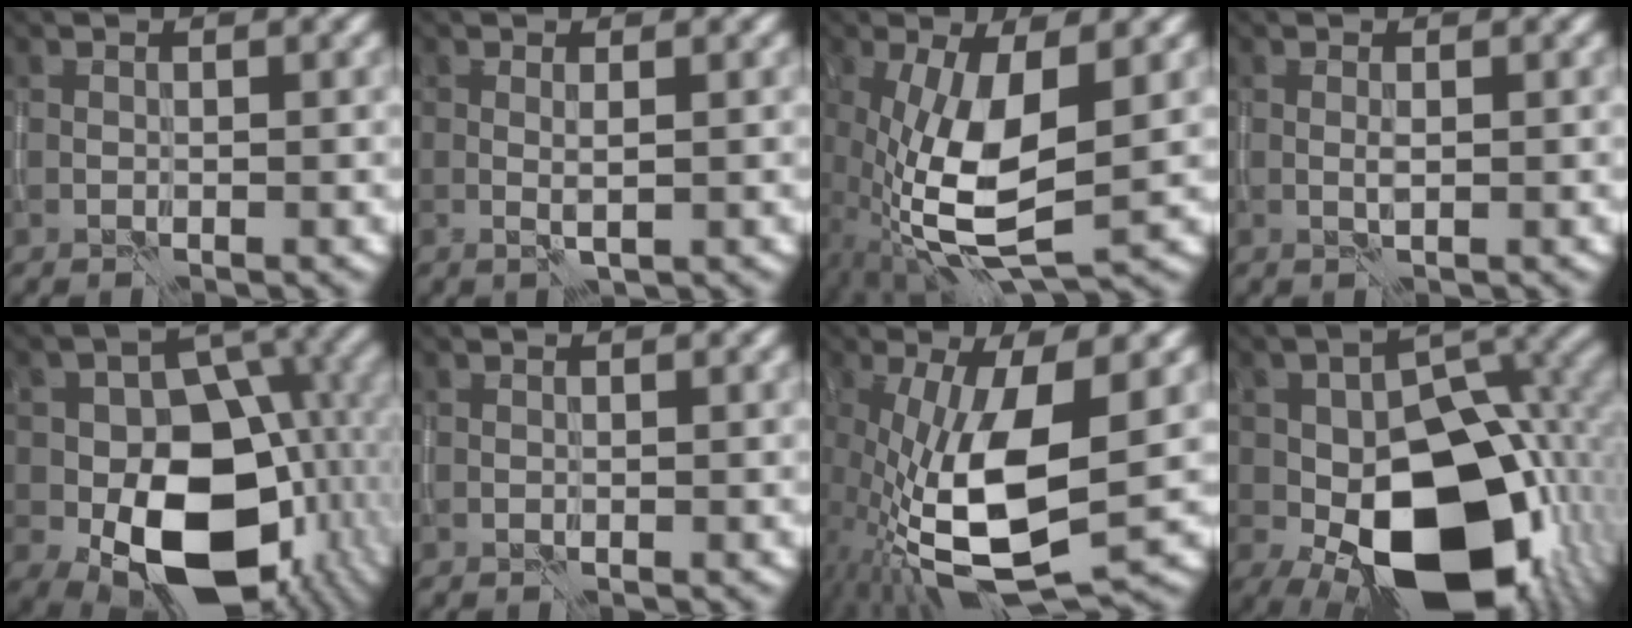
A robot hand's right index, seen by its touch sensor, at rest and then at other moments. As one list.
[{"total": 1.0, "force": [0.1, -0.1, 1.0], "torque": [-0.020, -0.004, 0.001]}, {"total": 9.3, "force": [-1.3, 3.4, 8.6], "torque": [-0.188, -0.016, -0.023]}, {"total": 0.6, "force": [0.0, 0.0, 0.6], "torque": [-0.014, -0.001, 0.000]}, {"total": 15.9, "force": [-3.9, 10.8, 11.0], "torque": [-0.156, -0.022, -0.050]}, {"total": 0.0}, {"total": 13.1, "force": [-2.2, 5.1, 11.8], "torque": [-0.235, -0.029, -0.035]}, {"total": 17.7, "force": [-5.6, 10.9, 12.8], "torque": [-0.173, -0.025, -0.070]}]